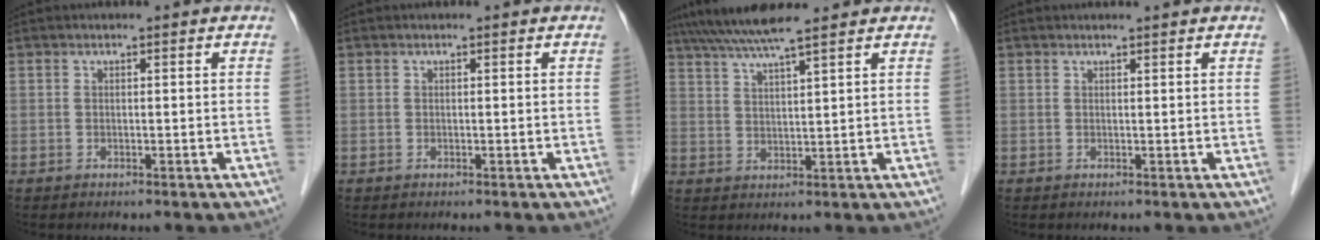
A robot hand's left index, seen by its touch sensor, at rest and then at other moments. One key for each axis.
{"total": 0.0}
{"total": 7.9, "fx": 6.8, "fy": -0.6, "fz": 4.0, "tx": -0.068, "ty": 0.030, "tz": 0.119}
{"total": 1.4, "fx": 1.4, "fy": -0.3, "fz": 0.4, "tx": 0.002, "ty": 0.009, "tz": 0.026}